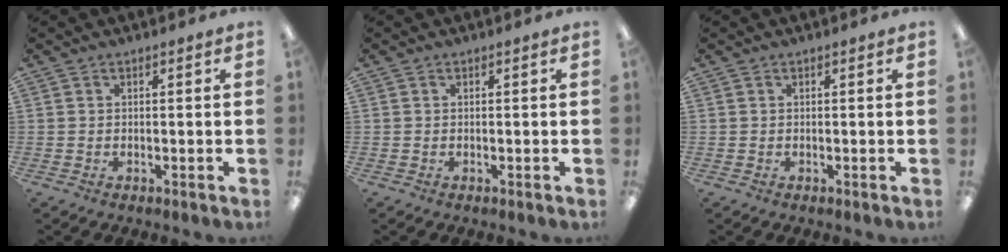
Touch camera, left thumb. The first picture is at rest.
{"total": 0.0}
{"total": 0.0}